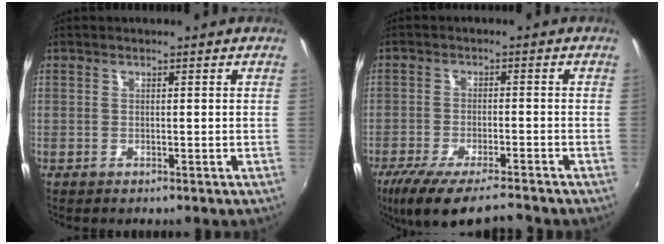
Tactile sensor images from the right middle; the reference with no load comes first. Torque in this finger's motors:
{"motor_torque": [1.10, -1.04, 0.15, 0.10]}